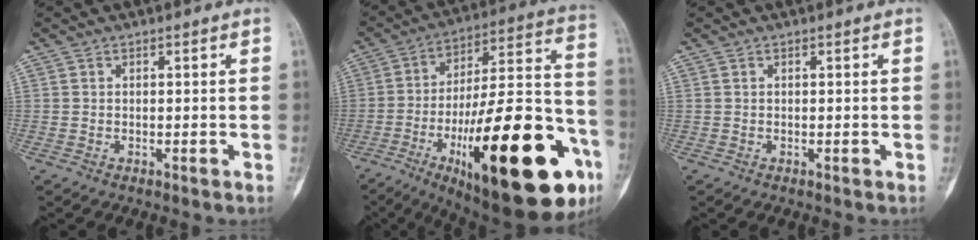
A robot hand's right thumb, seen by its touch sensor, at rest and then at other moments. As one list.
[{"total": 36.1, "force": [-14.6, 11.4, 31.0], "torque": [-0.418, 0.064, -0.213]}, {"total": 0.0}]